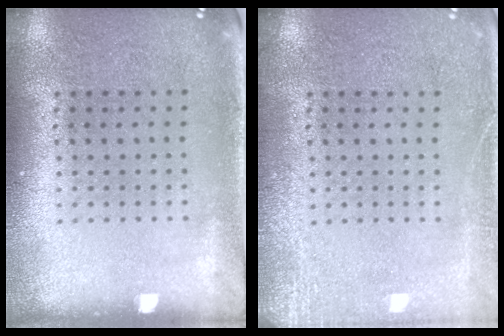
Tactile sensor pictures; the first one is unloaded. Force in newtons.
{"total": 2.8, "press": 2.7, "slide": 0.4}